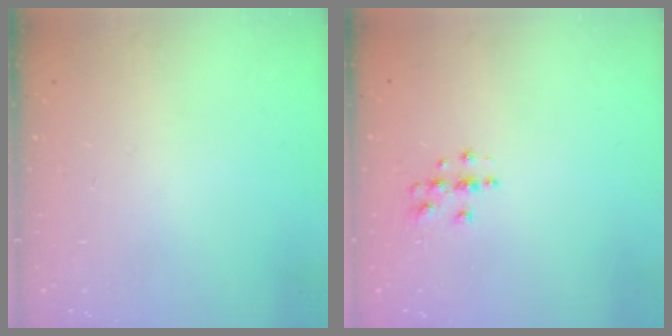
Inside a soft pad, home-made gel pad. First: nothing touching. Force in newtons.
{"total": 3.7, "press": 3.7, "slide": 0.2}